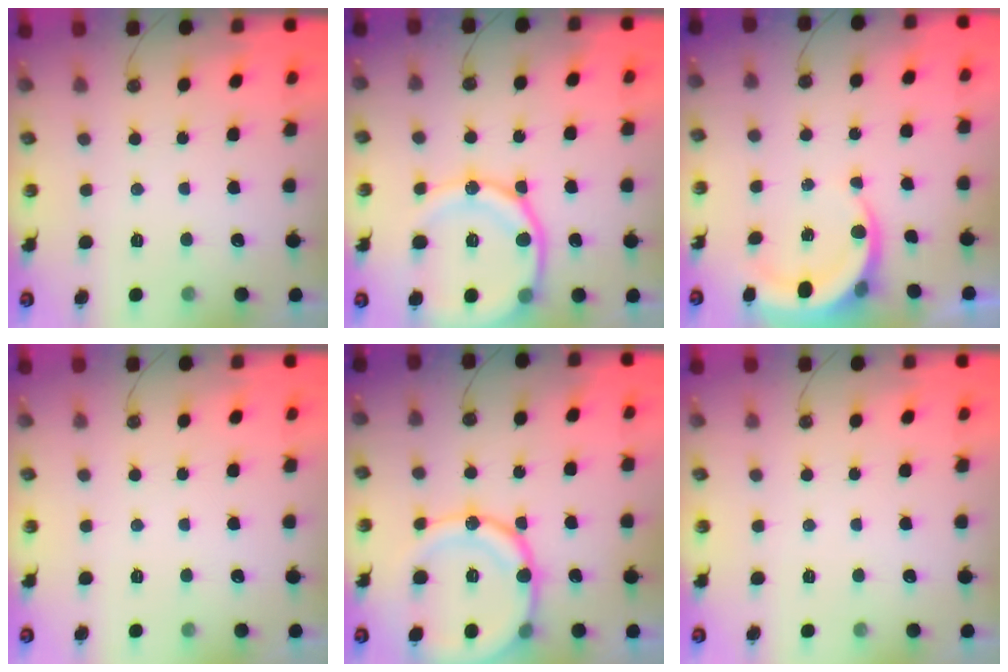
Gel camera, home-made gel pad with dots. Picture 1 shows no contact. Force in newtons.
{"total": 17.7, "press": 17.6, "slide": 1.9}
{"total": 5.9, "press": 5.9, "slide": 0.7}
{"total": 0.0}
{"total": 19.2, "press": 18.9, "slide": 3.4}
{"total": 0.0}